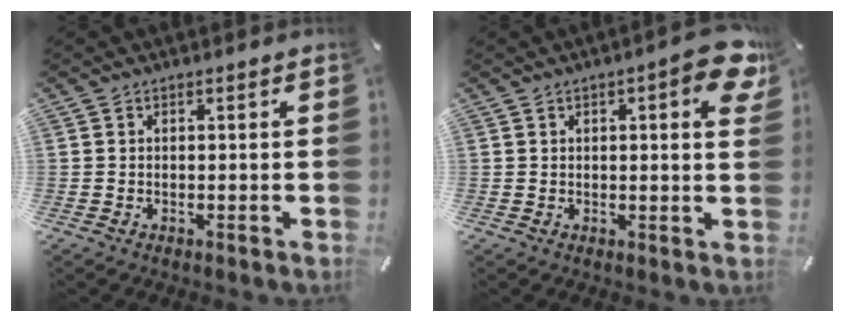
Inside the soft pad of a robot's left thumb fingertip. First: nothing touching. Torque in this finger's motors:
{"motor_torque": [0.50, 0.39, 0.26, -0.23, 0.04]}